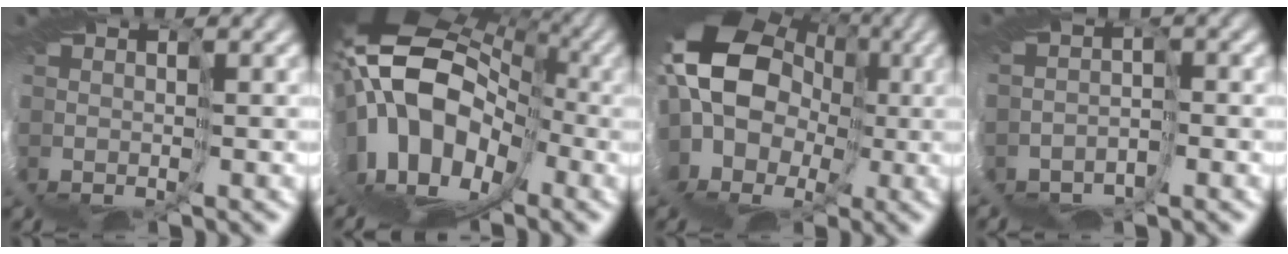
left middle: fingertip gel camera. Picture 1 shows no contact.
{"total": 10.5, "force": [-0.3, 7.2, 7.6], "torque": [-0.154, 0.012, -0.008]}
{"total": 10.2, "force": [1.7, 8.9, 4.6], "torque": [-0.132, 0.012, 0.002]}
{"total": 4.4, "force": [-3.4, -1.3, -2.5], "torque": [0.030, -0.006, -0.047]}